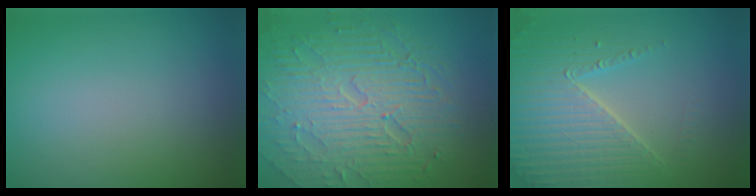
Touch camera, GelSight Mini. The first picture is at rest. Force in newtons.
{"total": 9.4, "press": 6.2, "slide": 7.0}
{"total": 4.4, "press": 4.3, "slide": 1.0}